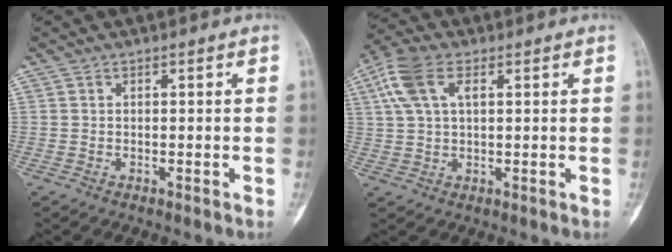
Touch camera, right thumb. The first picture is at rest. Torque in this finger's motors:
{"motor_torque": [-1.07, 1.36, 0.45, -0.29, 0.33]}